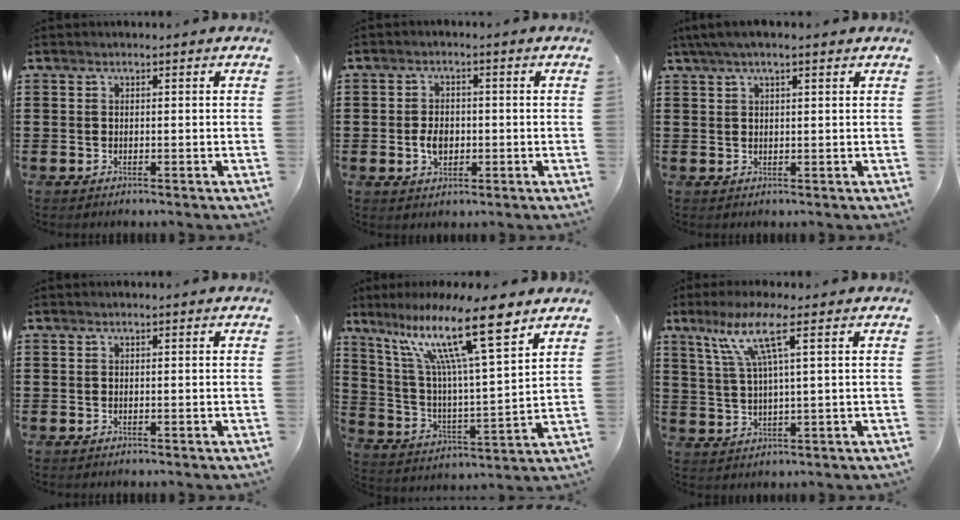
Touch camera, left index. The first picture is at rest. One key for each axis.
{"total": 3.6, "fx": -0.5, "fy": 2.4, "fz": 2.7, "tx": -0.052, "ty": 0.003, "tz": -0.010}
{"total": 2.9, "fx": 1.7, "fy": 0.5, "fz": 2.3, "tx": -0.046, "ty": 0.005, "tz": 0.031}
{"total": 0.0}
{"total": 15.2, "fx": 10.0, "fy": 2.0, "fz": 11.3, "tx": -0.234, "ty": -0.040, "tz": 0.163}
{"total": 7.6, "fx": 3.3, "fy": 0.5, "fz": 6.8, "tx": -0.141, "ty": 0.001, "tz": 0.056}